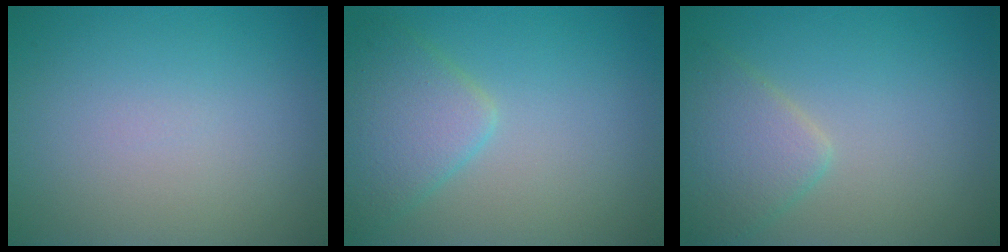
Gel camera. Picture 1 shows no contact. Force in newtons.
{"total": 4.0, "press": 3.9, "slide": 0.2}
{"total": 3.4, "press": 3.4, "slide": 0.1}